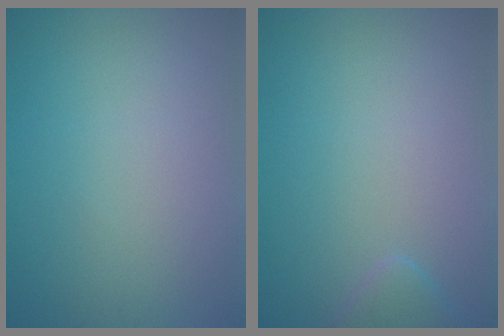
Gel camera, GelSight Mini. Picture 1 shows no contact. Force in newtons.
{"total": 1.4, "press": 1.4, "slide": 0.1}